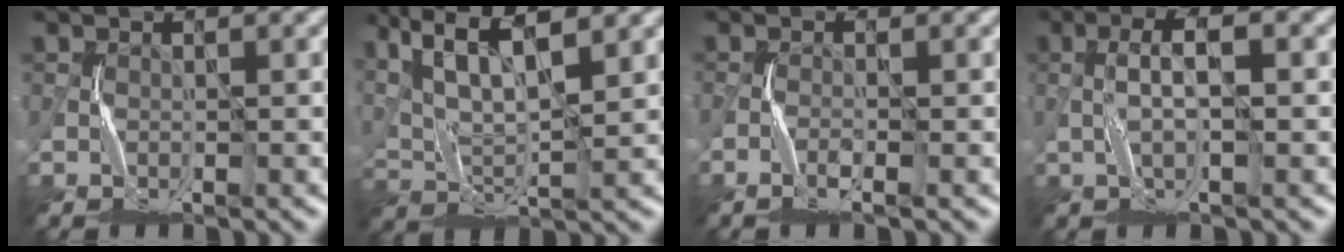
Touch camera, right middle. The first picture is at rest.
{"total": 7.5, "force": [4.4, 1.8, 5.8], "torque": [-0.112, 0.005, 0.084]}
{"total": 1.2, "force": [-0.7, 0.0, 1.0], "torque": [-0.023, -0.001, -0.017]}
{"total": 2.9, "force": [0.1, 0.3, 2.8], "torque": [-0.054, 0.008, 0.001]}